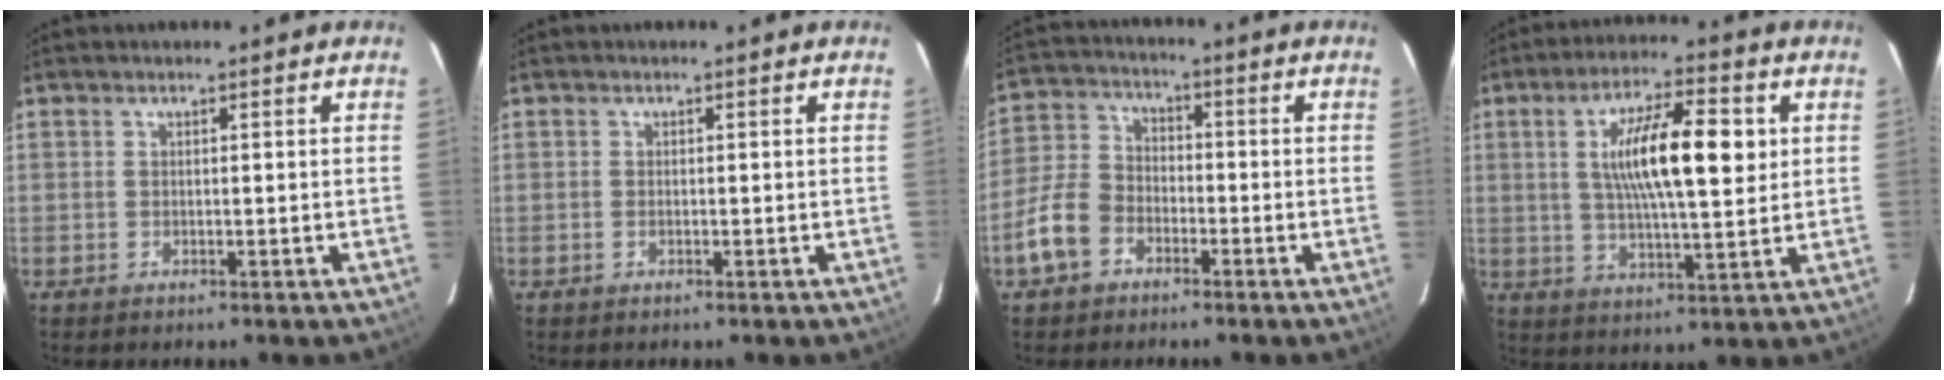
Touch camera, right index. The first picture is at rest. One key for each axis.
{"total": 0.6, "fx": -0.2, "fy": 0.4, "fz": 0.4, "tx": -0.008, "ty": 0.001, "tz": -0.004}
{"total": 9.0, "fx": -4.7, "fy": 6.4, "fz": 4.3, "tx": -0.098, "ty": 0.022, "tz": -0.094}
{"total": 13.8, "fx": 2.9, "fy": 3.5, "fz": 13.0, "tx": -0.227, "ty": 0.012, "tz": 0.050}